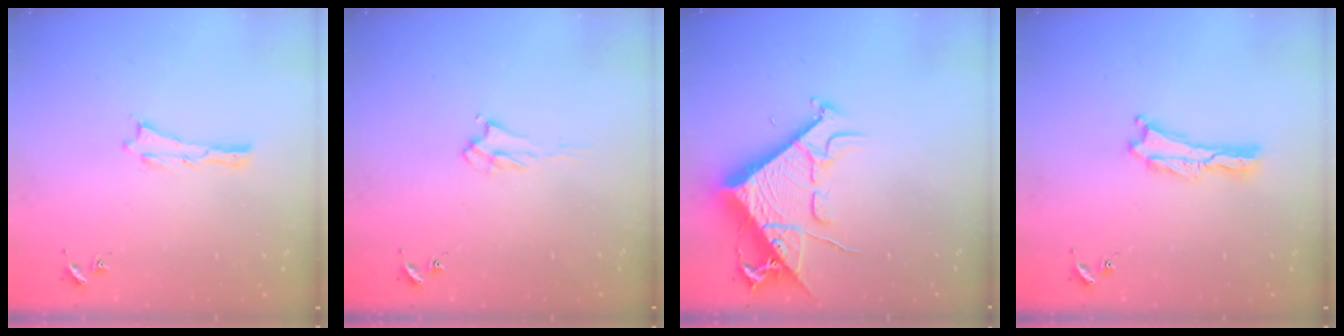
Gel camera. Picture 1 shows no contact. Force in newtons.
{"total": 2.2, "press": 2.2, "slide": 0.4}
{"total": 12.9, "press": 12.8, "slide": 1.4}
{"total": 0.0}